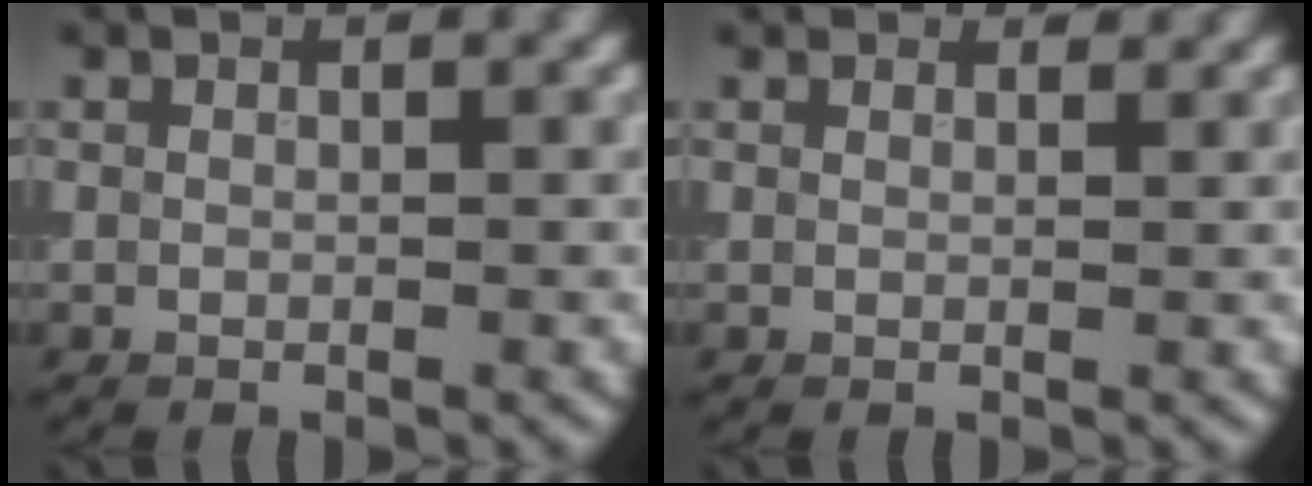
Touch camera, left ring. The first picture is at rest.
{"total": 2.2, "force": [2.1, 0.6, 0.5], "torque": [-0.015, 0.000, 0.023]}